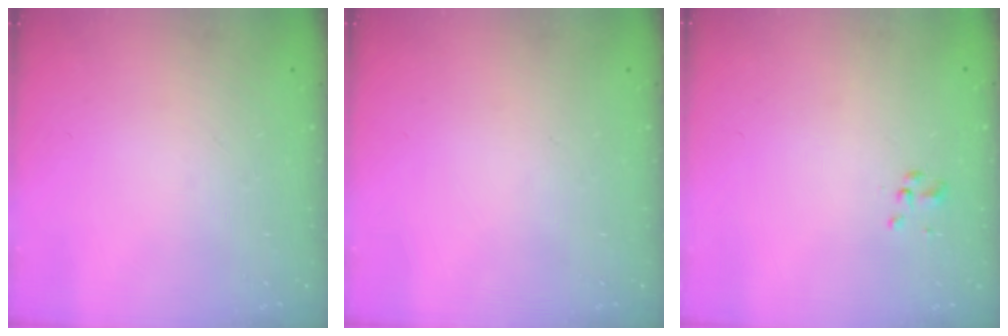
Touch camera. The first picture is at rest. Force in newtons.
{"total": 0.0}
{"total": 1.8, "press": 1.7, "slide": 0.5}